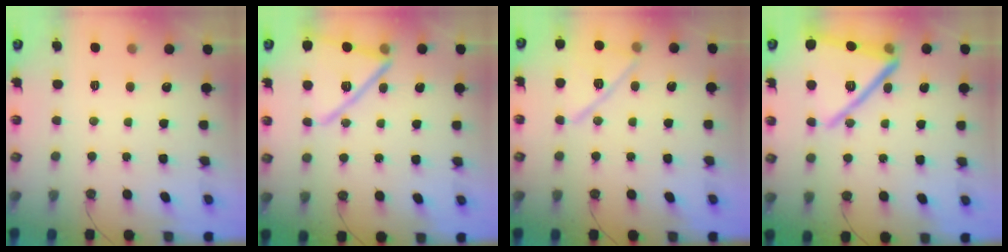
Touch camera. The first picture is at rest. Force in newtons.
{"total": 16.0, "press": 16.0, "slide": 1.2}
{"total": 13.9, "press": 13.8, "slide": 1.4}
{"total": 22.1, "press": 20.7, "slide": 7.6}